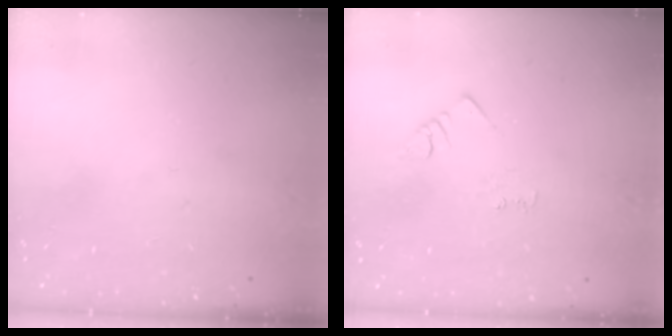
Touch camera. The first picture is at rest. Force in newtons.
{"total": 3.9, "press": 3.9, "slide": 0.5}